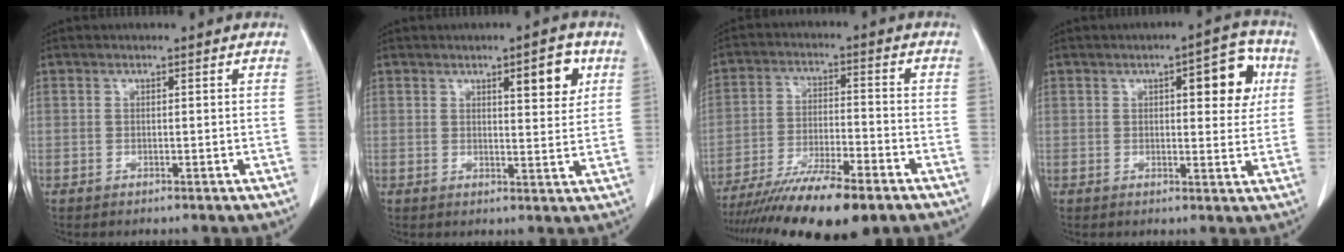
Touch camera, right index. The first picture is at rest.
{"total": 5.6, "force": [2.7, 1.3, 4.8], "torque": [-0.063, -0.003, 0.036]}
{"total": 14.7, "force": [-11.2, 2.3, 9.2], "torque": [-0.162, -0.028, -0.187]}
{"total": 7.7, "force": [2.5, 2.6, 6.9], "torque": [-0.079, 0.012, 0.027]}